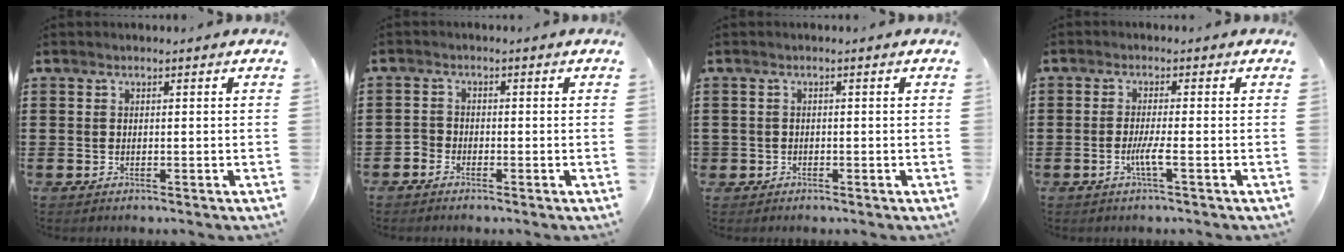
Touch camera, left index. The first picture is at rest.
{"total": 1.4, "force": [-1.2, 0.8, 0.1], "torque": [-0.008, 0.006, -0.027]}
{"total": 1.0, "force": [-0.8, 0.7, 0.0], "torque": [-0.003, 0.003, -0.018]}
{"total": 3.4, "force": [-1.2, 0.0, 3.2], "torque": [-0.062, -0.009, -0.026]}